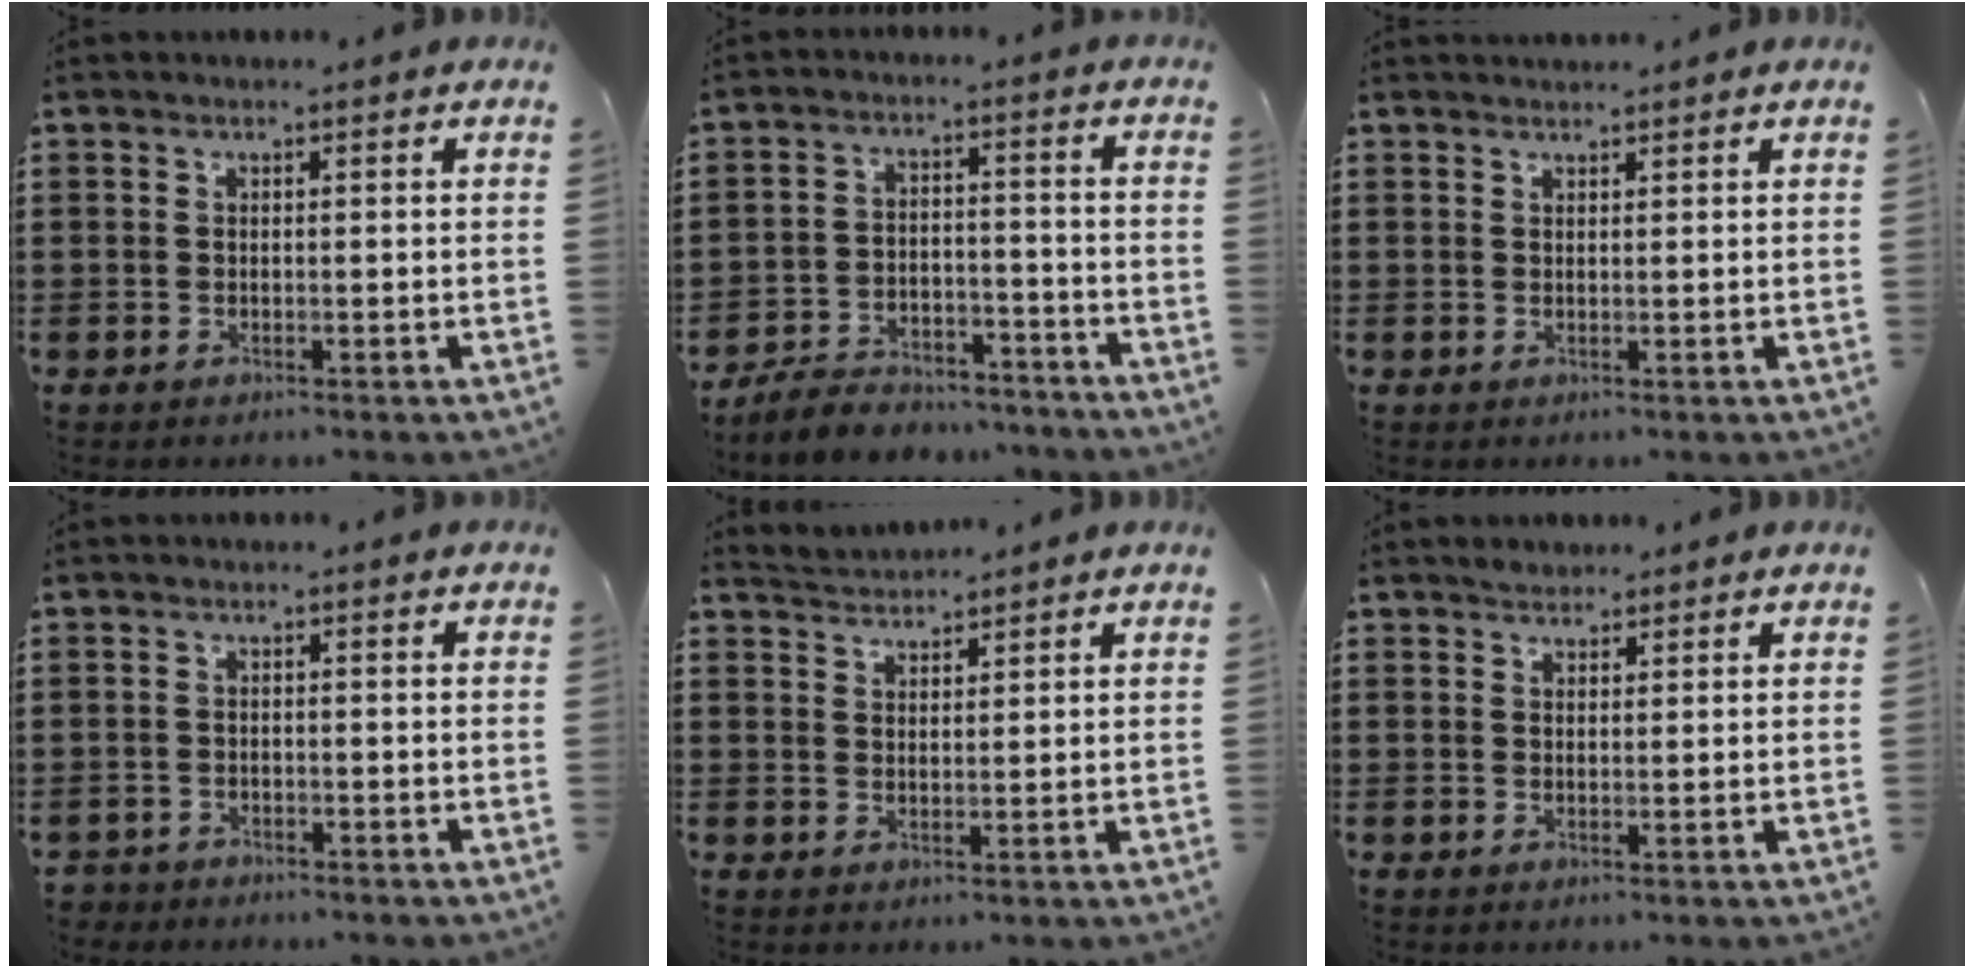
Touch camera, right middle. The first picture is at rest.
{"total": 6.1, "force": [-5.8, 1.2, 1.1], "torque": [-0.019, 0.011, -0.115]}
{"total": 1.0, "force": [1.0, 0.0, -0.1], "torque": [-0.001, -0.003, 0.020]}
{"total": 1.9, "force": [-1.8, 0.5, -0.1], "torque": [-0.003, -0.003, -0.042]}
{"total": 2.2, "force": [2.1, -0.1, -0.5], "torque": [0.002, -0.001, 0.043]}
{"total": 1.4, "force": [1.2, 0.6, -0.2], "torque": [0.000, 0.001, 0.025]}